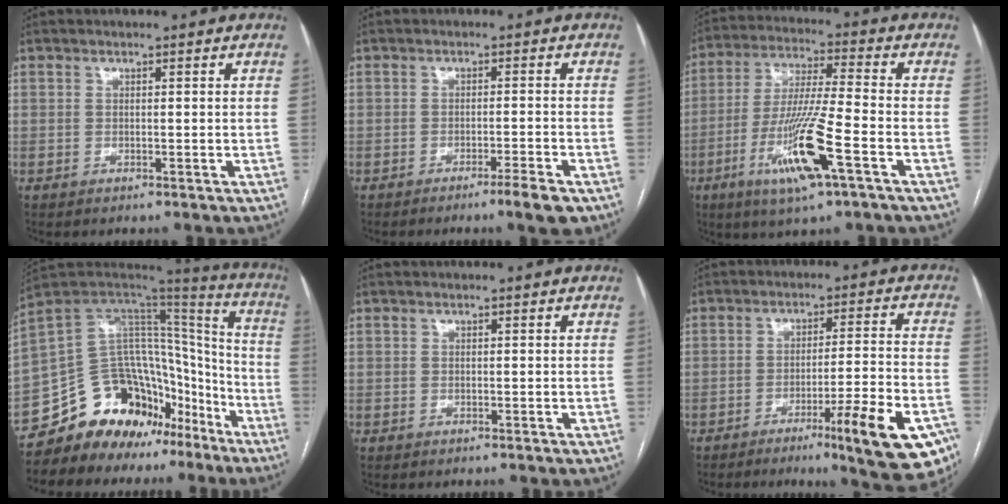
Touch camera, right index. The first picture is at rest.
{"total": 4.3, "force": [-2.9, -0.1, 3.1], "torque": [-0.040, -0.006, -0.046]}
{"total": 14.1, "force": [-6.0, 0.5, 12.8], "torque": [-0.258, -0.019, -0.109]}
{"total": 20.0, "force": [-13.9, 12.3, 7.4], "torque": [-0.104, 0.102, -0.212]}
{"total": 0.0}
{"total": 15.5, "force": [-8.5, 1.1, 12.9], "torque": [-0.124, 0.001, -0.116]}